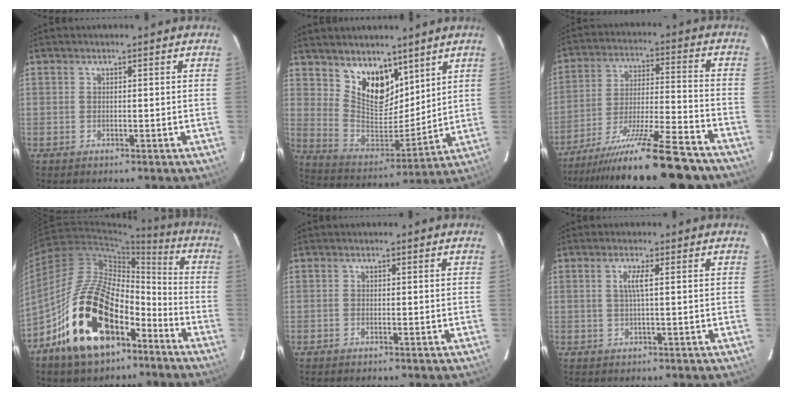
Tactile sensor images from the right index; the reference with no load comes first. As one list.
[{"total": 12.6, "force": [8.5, 6.8, 6.4], "torque": [-0.112, -0.010, 0.167]}, {"total": 22.6, "force": [-18.9, 2.4, 12.2], "torque": [-0.231, -0.049, -0.291]}, {"total": 22.1, "force": [-12.2, 11.8, 14.1], "torque": [-0.266, 0.018, -0.199]}, {"total": 0.0}, {"total": 2.2, "force": [0.4, -0.3, 2.1], "torque": [-0.042, -0.001, 0.006]}]